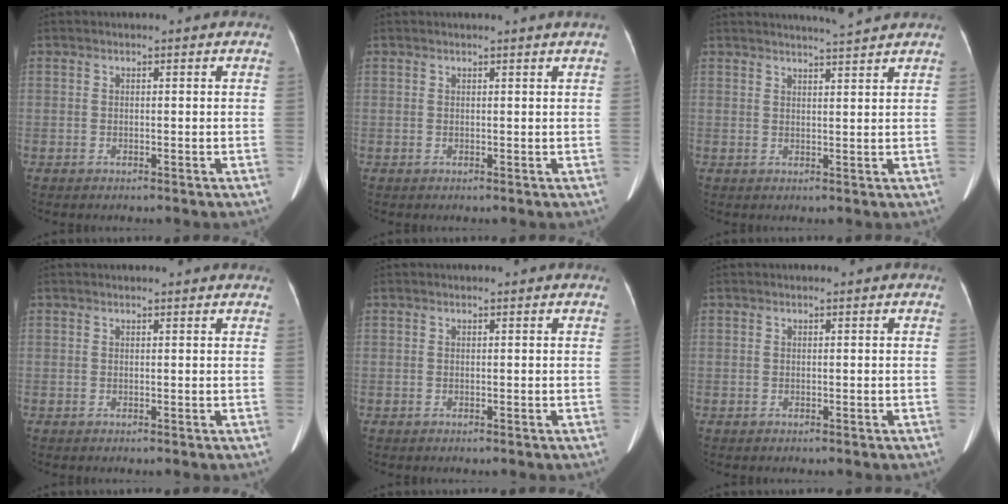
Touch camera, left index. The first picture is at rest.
{"total": 1.0, "force": [0.9, -0.3, 0.3], "torque": [-0.013, -0.003, 0.015]}
{"total": 4.4, "force": [4.2, -0.9, 1.2], "torque": [-0.019, 0.003, 0.058]}
{"total": 4.2, "force": [4.0, 0.4, 1.2], "torque": [-0.017, 0.018, 0.038]}
{"total": 0.6, "force": [0.6, 0.0, 0.1], "torque": [-0.006, 0.004, 0.005]}
{"total": 0.0}